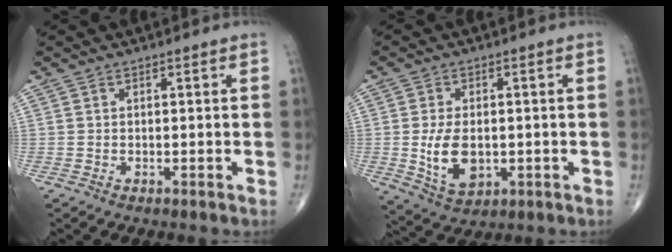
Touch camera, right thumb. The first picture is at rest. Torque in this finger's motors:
{"motor_torque": [-0.47, 0.81, 0.63, 0.32, 0.26]}